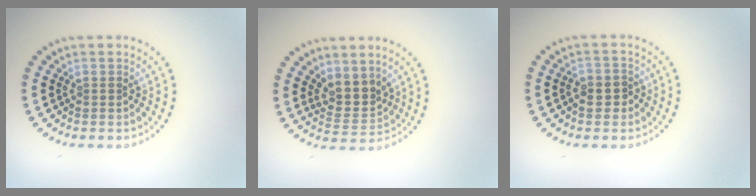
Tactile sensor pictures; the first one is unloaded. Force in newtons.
{"total": 3.0, "press": 2.3, "slide": 1.8}
{"total": 2.2, "press": 2.1, "slide": 0.7}